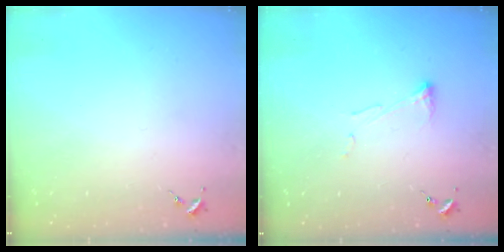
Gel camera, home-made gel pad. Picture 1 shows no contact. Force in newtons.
{"total": 5.8, "press": 5.8, "slide": 0.3}